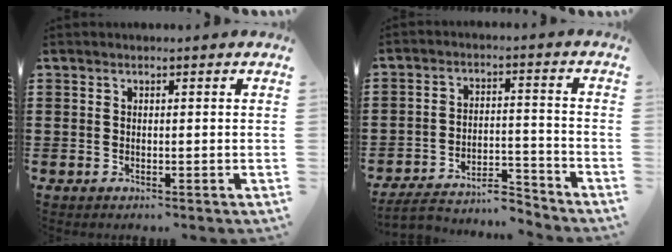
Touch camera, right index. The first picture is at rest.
{"total": 5.8, "force": [-5.4, 1.3, 1.8], "torque": [-0.025, 0.014, -0.102]}